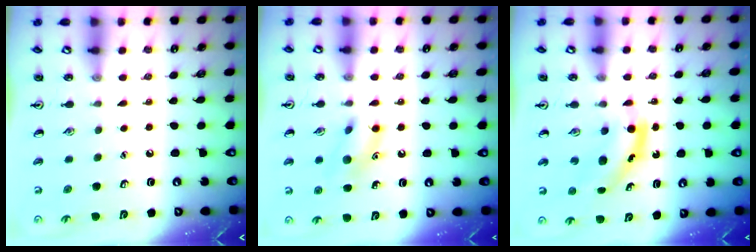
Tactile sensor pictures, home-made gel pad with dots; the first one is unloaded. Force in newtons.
{"total": 10.9, "press": 10.7, "slide": 1.8}
{"total": 4.9, "press": 4.8, "slide": 0.9}